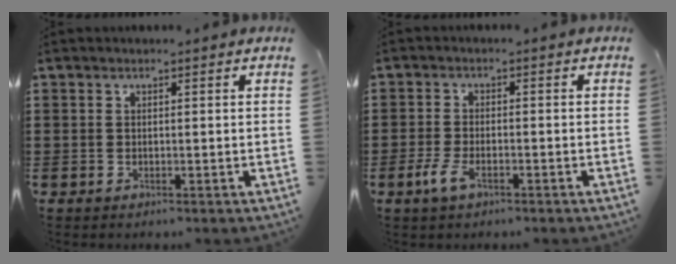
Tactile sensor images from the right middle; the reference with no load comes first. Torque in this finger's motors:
{"motor_torque": [1.75, 0.00, 0.50, 0.12]}